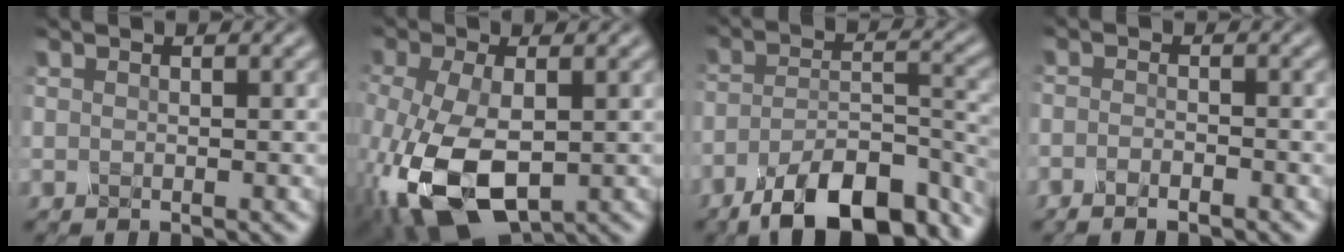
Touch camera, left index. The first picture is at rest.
{"total": 10.1, "force": [-3.5, 5.2, 7.9], "torque": [-0.209, -0.026, -0.065]}
{"total": 11.3, "force": [-8.1, 3.8, 6.9], "torque": [-0.110, -0.011, -0.138]}
{"total": 1.4, "force": [-1.3, 0.2, 0.5], "torque": [-0.007, -0.002, -0.026]}